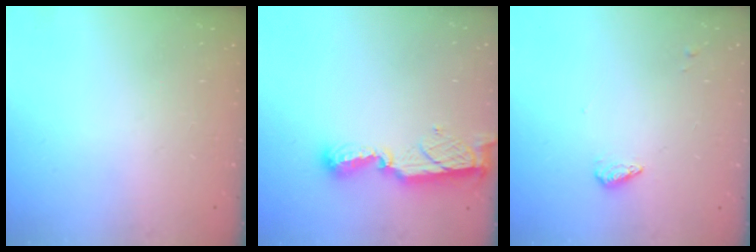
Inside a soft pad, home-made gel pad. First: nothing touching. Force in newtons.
{"total": 8.9, "press": 8.9, "slide": 0.1}
{"total": 3.4, "press": 3.4, "slide": 0.5}